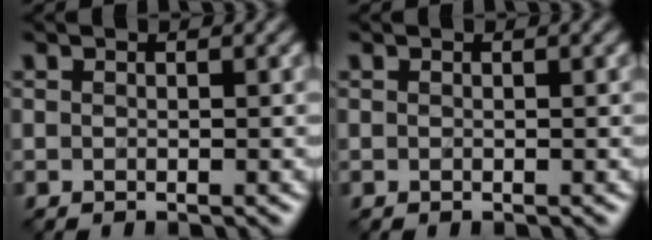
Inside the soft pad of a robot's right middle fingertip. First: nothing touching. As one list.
[{"total": 0.0}]